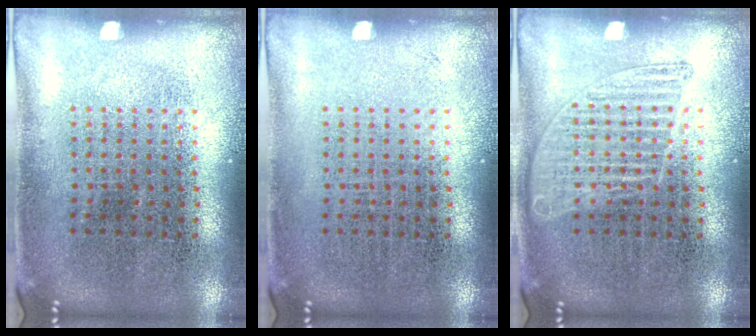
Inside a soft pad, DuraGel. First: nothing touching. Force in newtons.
{"total": 0.0}
{"total": 1.7, "press": 1.7, "slide": 0.3}